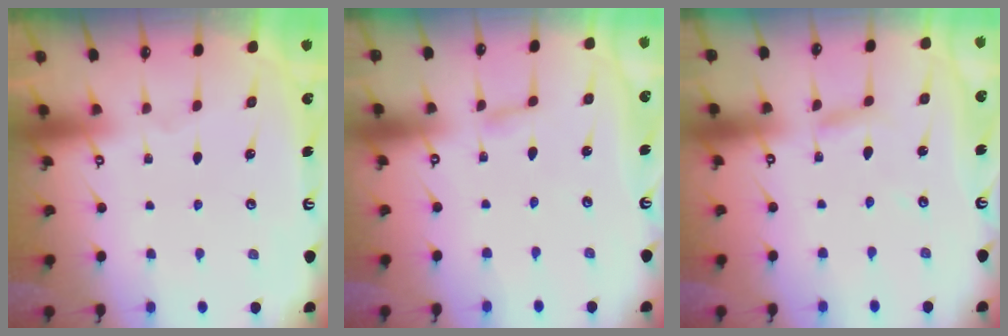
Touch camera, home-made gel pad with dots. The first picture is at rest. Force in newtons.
{"total": 1.6, "press": 1.6, "slide": 0.2}
{"total": 3.6, "press": 3.5, "slide": 0.3}